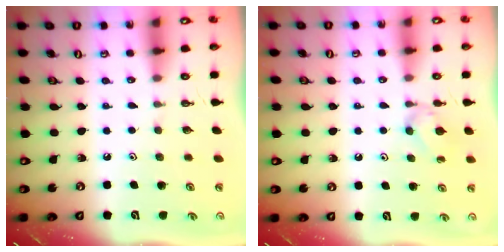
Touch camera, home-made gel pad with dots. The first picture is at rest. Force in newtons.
{"total": 7.4, "press": 7.3, "slide": 0.8}